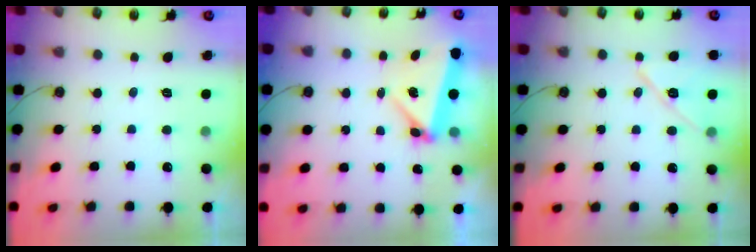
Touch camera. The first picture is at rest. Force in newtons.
{"total": 5.3, "press": 5.3, "slide": 0.2}
{"total": 11.2, "press": 10.3, "slide": 4.5}